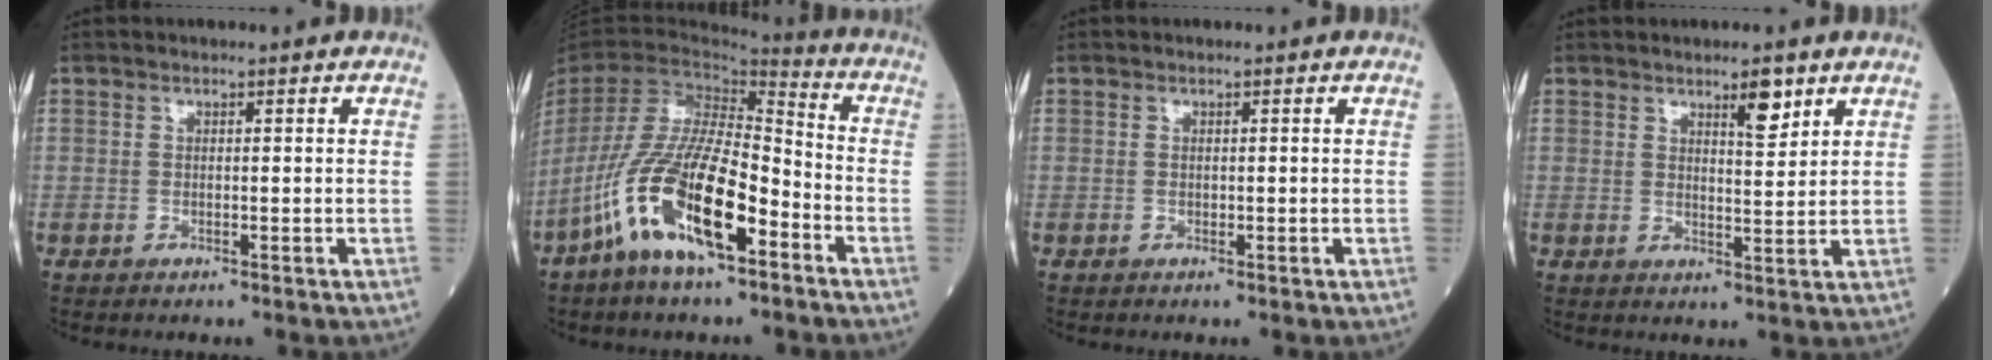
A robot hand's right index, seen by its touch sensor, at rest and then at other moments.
{"total": 16.9, "force": [-8.5, 4.1, 14.0], "torque": [-0.285, -0.011, -0.156]}
{"total": 0.0}
{"total": 4.1, "force": [2.7, 0.8, 3.0], "torque": [-0.046, -0.003, 0.042]}